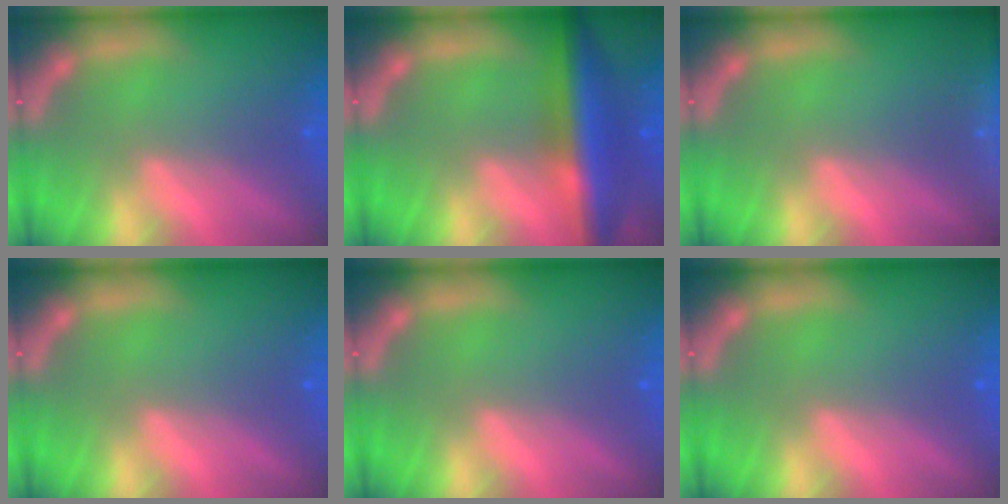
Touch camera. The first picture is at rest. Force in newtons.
{"total": 7.5}
{"total": 8.5}
{"total": 0.0}
{"total": 0.0}
{"total": 0.0}